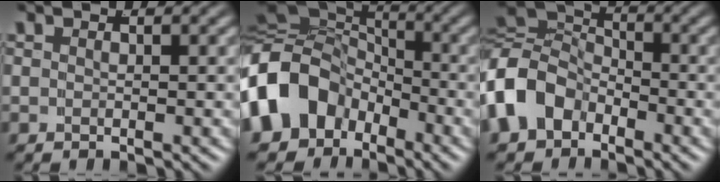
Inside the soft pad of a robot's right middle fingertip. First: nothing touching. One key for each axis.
{"total": 12.3, "fx": -3.0, "fy": 10.3, "fz": 6.0, "tx": -0.151, "ty": -0.032, "tz": -0.048}
{"total": 8.1, "fx": -1.6, "fy": 6.8, "fz": 4.0, "tx": -0.107, "ty": -0.025, "tz": -0.025}